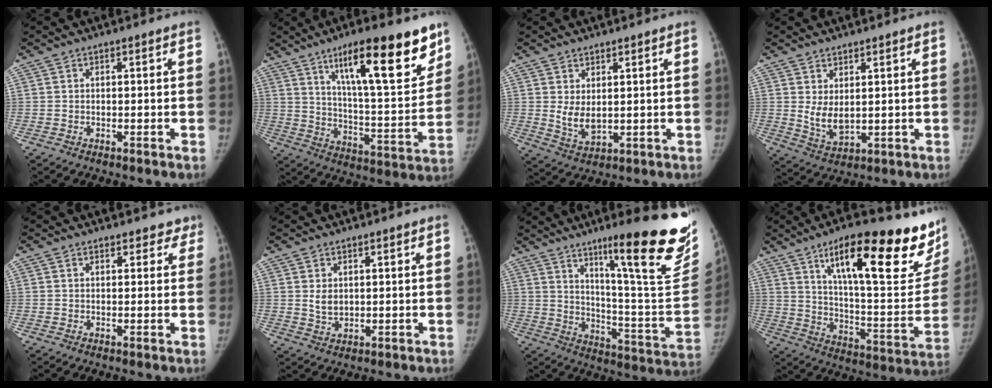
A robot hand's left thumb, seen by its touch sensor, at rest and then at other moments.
{"total": 22.3, "force": [13.3, 5.5, 17.1], "torque": [-0.224, -0.063, 0.214]}
{"total": 5.2, "force": [1.3, 2.9, 4.0], "torque": [-0.063, -0.021, 0.037]}
{"total": 5.7, "force": [1.6, 3.2, 4.5], "torque": [-0.070, -0.023, 0.042]}
{"total": 3.8, "force": [3.1, 2.0, 0.6], "torque": [0.033, -0.010, 0.026]}
{"total": 3.2, "force": [1.1, 2.2, 2.0], "torque": [-0.026, -0.012, 0.028]}
{"total": 26.8, "force": [16.8, 3.9, 20.6], "torque": [-0.264, -0.090, 0.254]}
{"total": 29.8, "force": [18.5, 8.2, 22.0], "torque": [-0.271, -0.074, 0.278]}